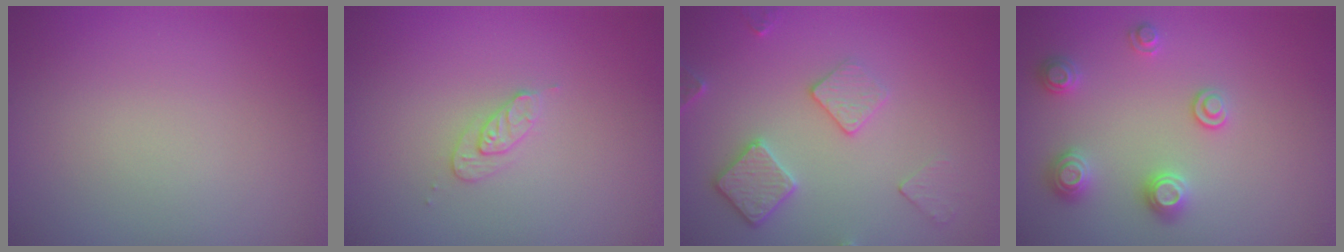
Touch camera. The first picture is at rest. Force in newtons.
{"total": 1.4, "press": 1.4, "slide": 0.2}
{"total": 3.4, "press": 3.0, "slide": 1.6}
{"total": 2.5, "press": 2.5, "slide": 0.3}